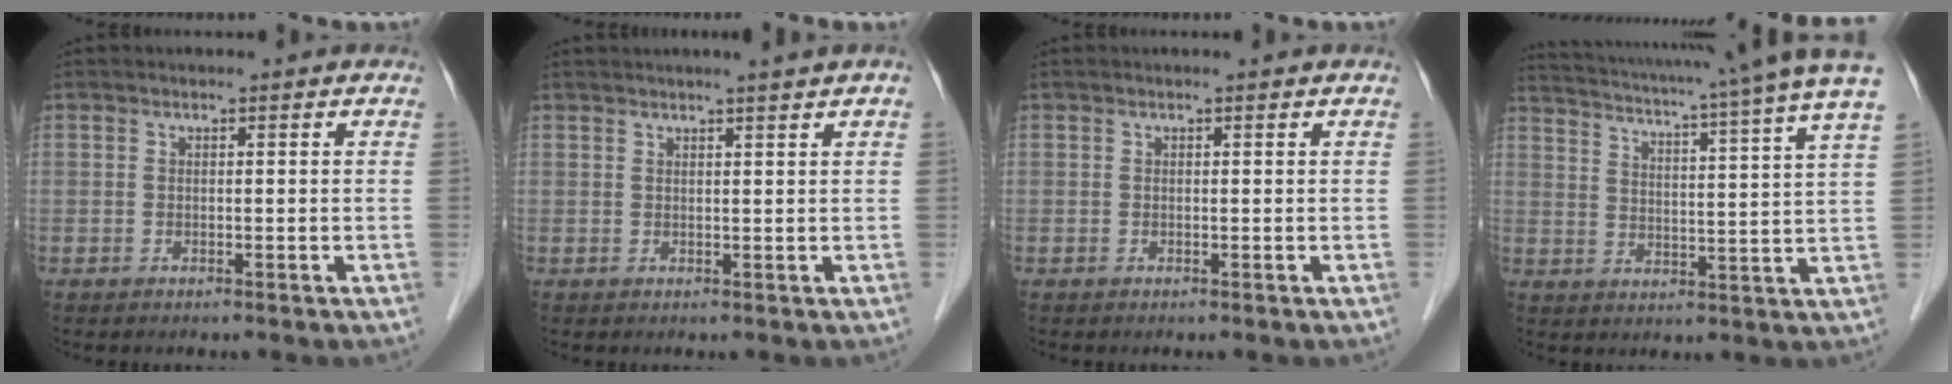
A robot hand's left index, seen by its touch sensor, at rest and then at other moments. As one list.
[{"total": 2.9, "force": [2.3, -0.6, 1.5], "torque": [-0.019, 0.009, 0.031]}, {"total": 0.0}, {"total": 20.5, "force": [17.4, -0.9, 10.7], "torque": [-0.182, -0.031, 0.217]}]